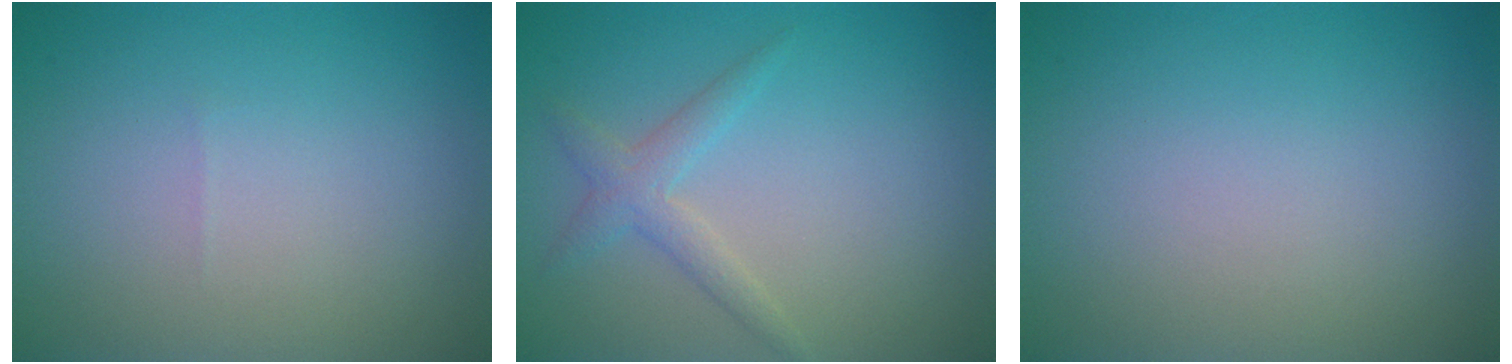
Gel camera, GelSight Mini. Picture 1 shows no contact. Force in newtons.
{"total": 2.0, "press": 2.0, "slide": 0.1}
{"total": 0.0}